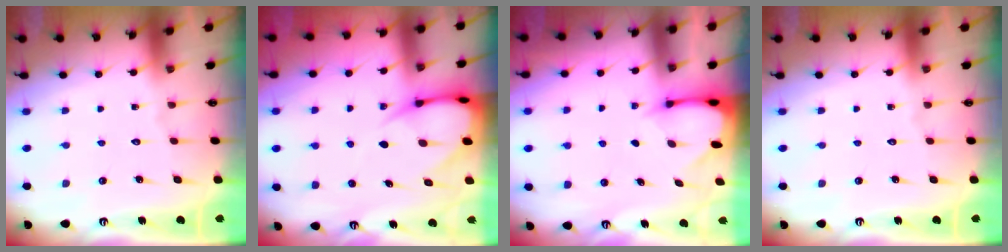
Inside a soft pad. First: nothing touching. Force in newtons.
{"total": 7.4, "press": 7.3, "slide": 0.8}
{"total": 2.4, "press": 2.4, "slide": 0.3}
{"total": 0.0}